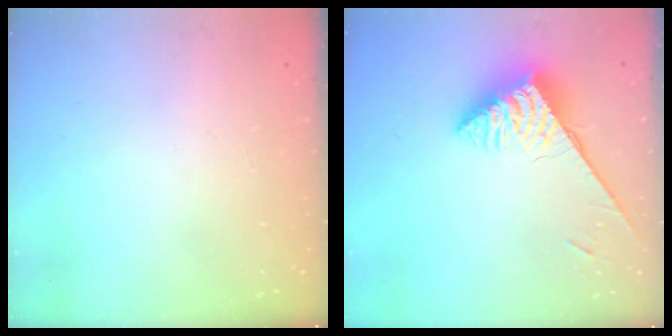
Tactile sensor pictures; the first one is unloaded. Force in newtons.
{"total": 4.6, "press": 4.5, "slide": 0.7}